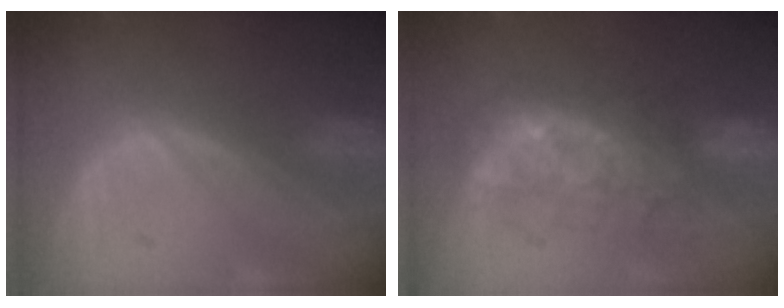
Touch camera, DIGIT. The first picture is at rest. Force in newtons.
{"total": 7.6, "press": 7.2, "slide": 2.4}